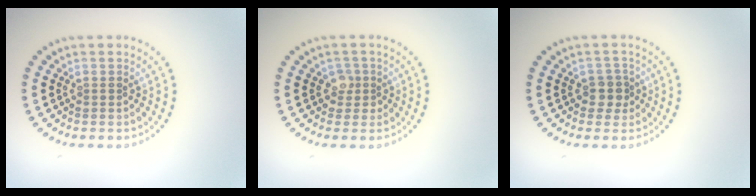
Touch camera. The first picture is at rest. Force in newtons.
{"total": 1.6, "press": 1.3, "slide": 1.0}
{"total": 1.9, "press": 1.6, "slide": 1.0}